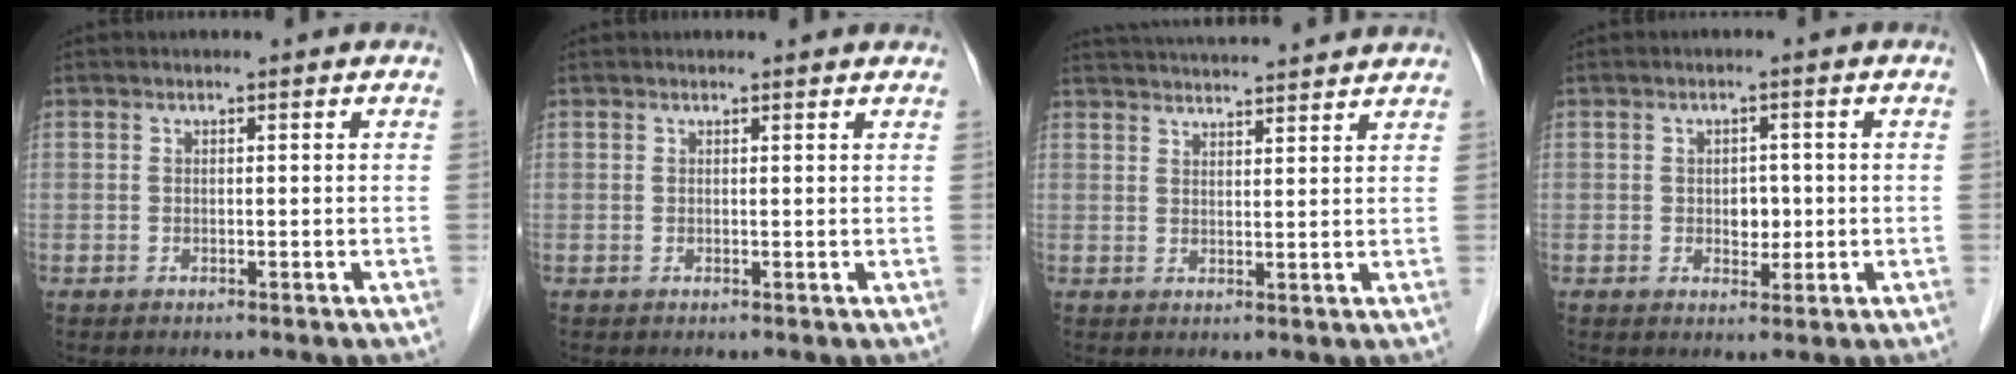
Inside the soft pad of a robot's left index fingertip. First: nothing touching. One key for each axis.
{"total": 2.1, "fx": 2.0, "fy": 0.3, "fz": 0.3, "tx": -0.013, "ty": 0.005, "tz": 0.015}
{"total": 13.6, "fx": 12.8, "fy": 0.7, "fz": 4.6, "tx": -0.082, "ty": 0.034, "tz": 0.177}
{"total": 2.6, "fx": -0.2, "fy": 1.9, "fz": 1.8, "tx": -0.023, "ty": 0.003, "tz": 0.002}